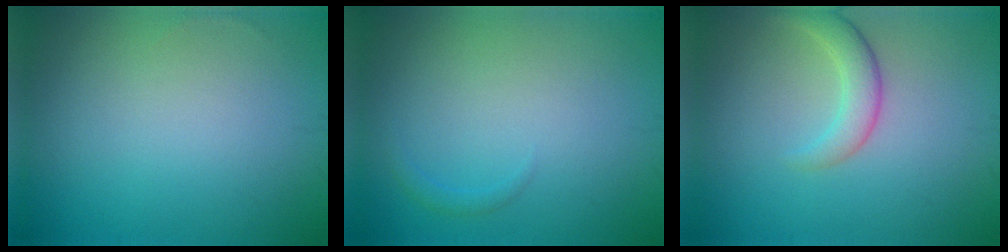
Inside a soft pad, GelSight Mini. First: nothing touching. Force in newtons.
{"total": 0.7, "press": 0.7, "slide": 0.1}
{"total": 2.6, "press": 2.6, "slide": 0.2}